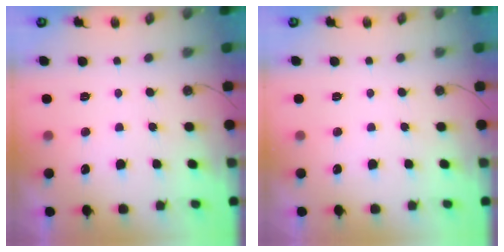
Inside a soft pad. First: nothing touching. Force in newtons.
{"total": 0.0}